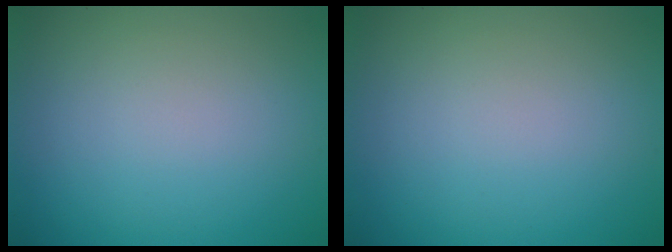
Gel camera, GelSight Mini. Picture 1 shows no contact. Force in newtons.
{"total": 0.0}